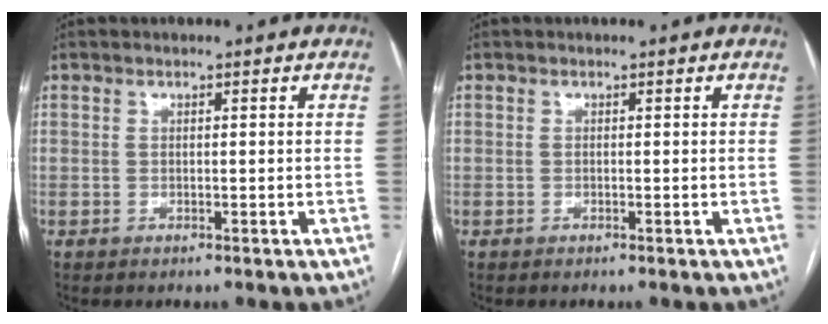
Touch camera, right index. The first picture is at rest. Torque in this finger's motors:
{"motor_torque": [0.00, 0.00, 0.00, 0.00]}